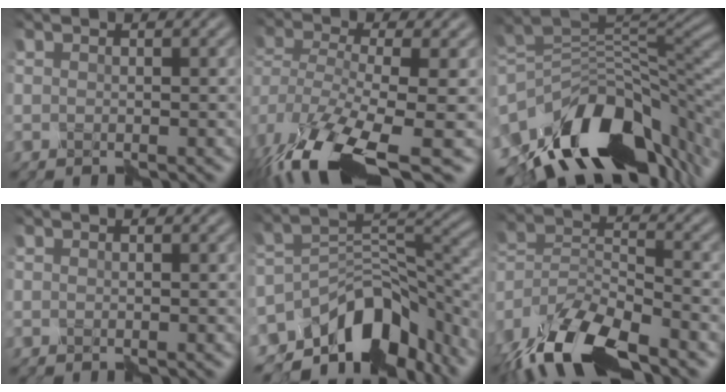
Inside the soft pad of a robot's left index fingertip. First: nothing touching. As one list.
[{"total": 13.1, "force": [-7.3, 5.4, 9.4], "torque": [-0.232, -0.031, -0.096]}, {"total": 13.3, "force": [-6.9, 7.5, 8.6], "torque": [-0.144, 0.013, -0.118]}, {"total": 0.0}, {"total": 10.7, "force": [-7.5, 5.2, 5.6], "torque": [-0.073, 0.007, -0.128]}, {"total": 12.3, "force": [-9.3, 4.0, 7.1], "torque": [-0.144, -0.010, -0.167]}]